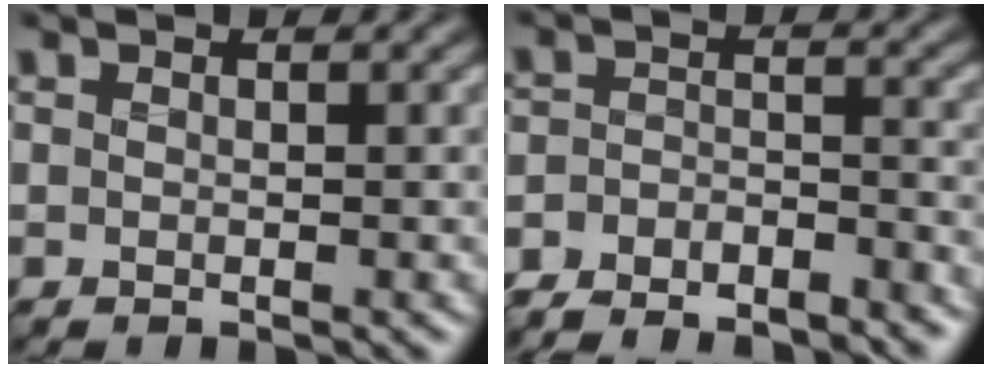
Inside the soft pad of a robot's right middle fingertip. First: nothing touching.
{"total": 5.6, "force": [-5.3, 1.4, 1.4], "torque": [-0.028, -0.010, -0.096]}